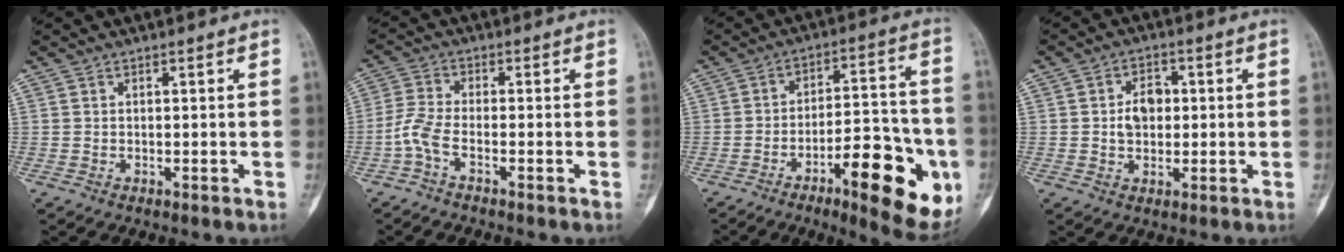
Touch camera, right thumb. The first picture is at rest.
{"total": 4.4, "force": [-2.3, 1.3, 3.5], "torque": [-0.091, 0.012, -0.055]}
{"total": 19.6, "force": [-7.5, 6.3, 16.9], "torque": [-0.206, 0.029, -0.102]}
{"total": 5.1, "force": [0.3, 3.8, 3.3], "torque": [-0.035, 0.009, 0.003]}